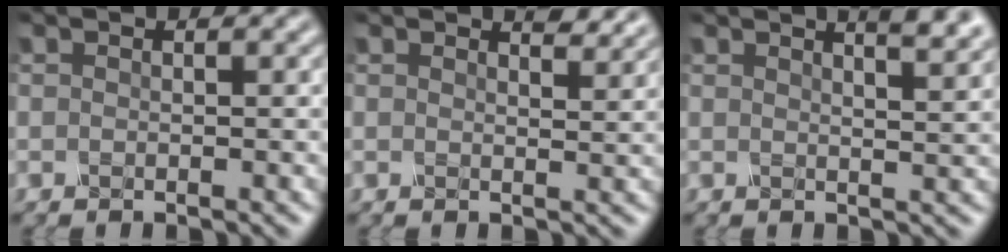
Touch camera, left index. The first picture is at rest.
{"total": 2.0, "force": [1.8, 0.3, 0.8], "torque": [-0.009, -0.001, 0.024]}
{"total": 4.5, "force": [3.3, 1.3, 2.8], "torque": [-0.014, 0.021, 0.016]}